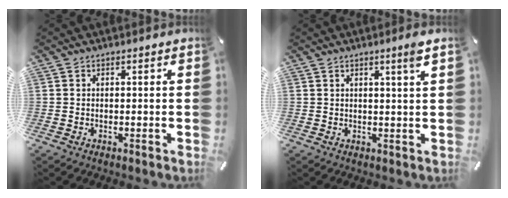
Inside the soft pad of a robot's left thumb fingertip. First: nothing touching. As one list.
[{"total": 3.1, "force": [1.7, -0.1, 2.6], "torque": [-0.045, -0.007, 0.026]}]